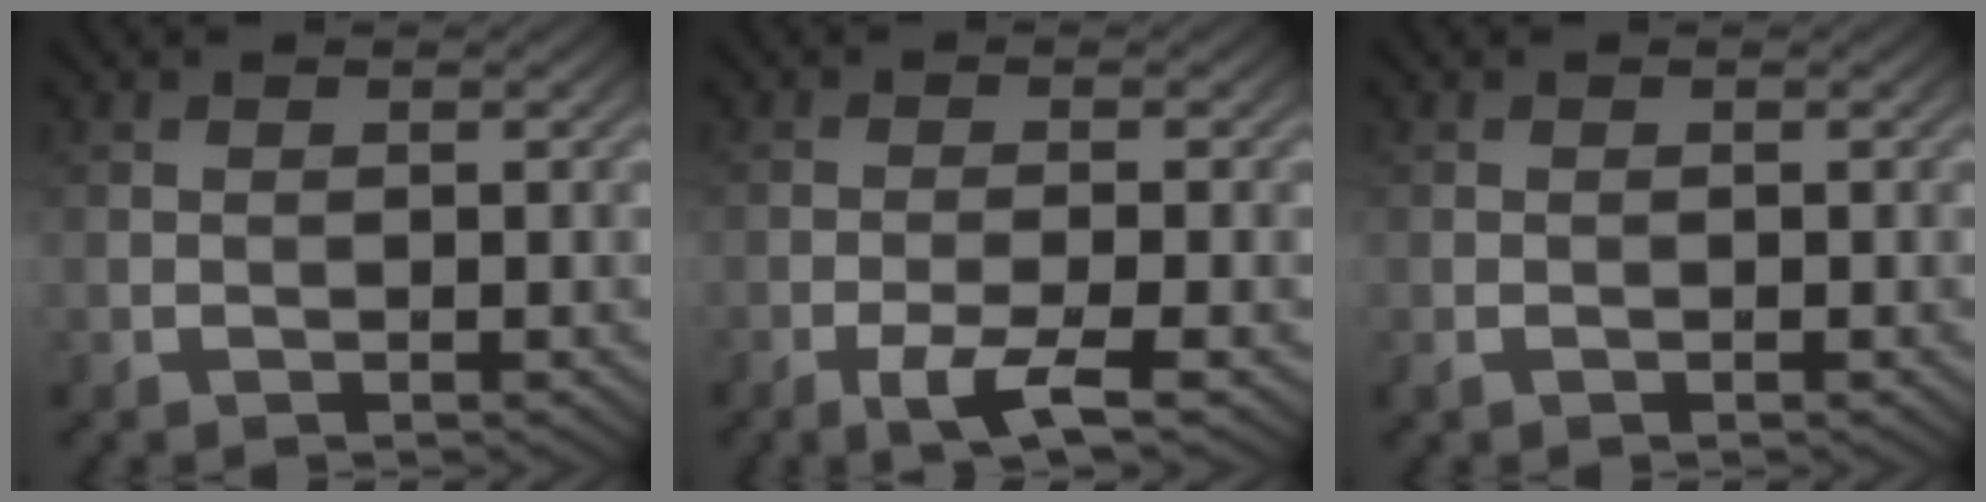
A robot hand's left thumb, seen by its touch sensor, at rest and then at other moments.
{"total": 3.9, "force": [-2.3, 0.4, 3.1], "torque": [-0.057, 0.003, -0.046]}
{"total": 0.7, "force": [-0.4, 0.3, 0.6], "torque": [-0.012, 0.000, -0.007]}